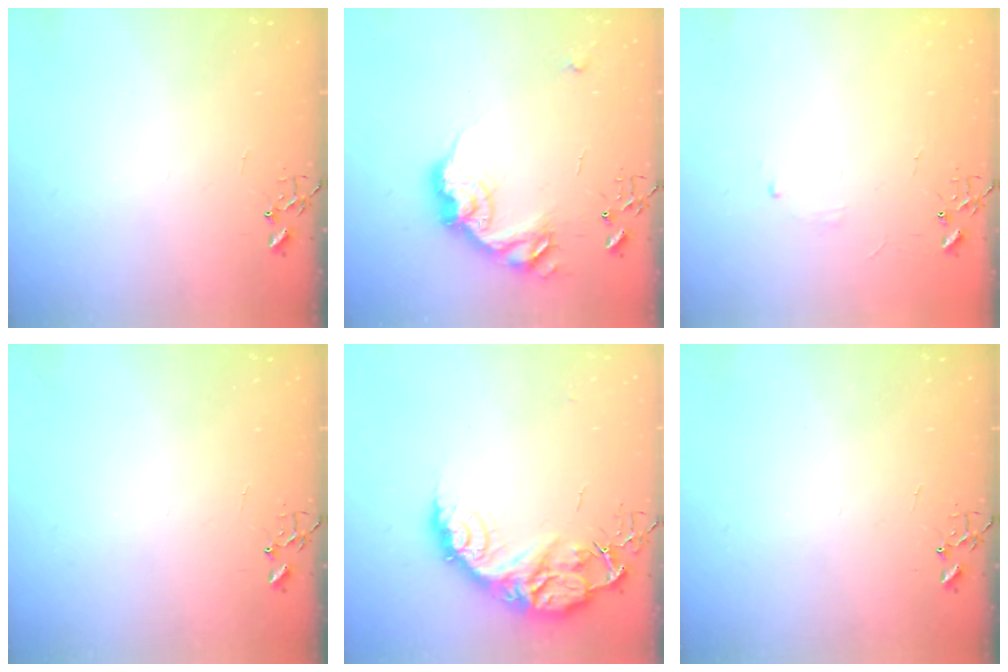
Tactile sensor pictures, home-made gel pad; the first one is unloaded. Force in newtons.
{"total": 16.0, "press": 16.0, "slide": 0.3}
{"total": 2.9, "press": 2.8, "slide": 0.5}
{"total": 0.0}
{"total": 16.1, "press": 16.0, "slide": 1.5}
{"total": 0.0}